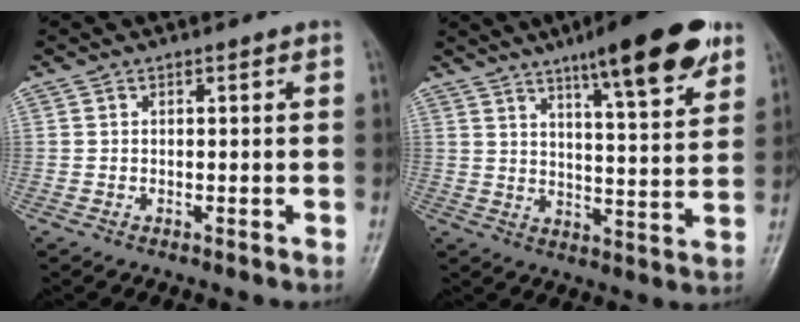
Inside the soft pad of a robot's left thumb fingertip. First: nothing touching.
{"total": 16.1, "force": [9.9, 3.4, 12.2], "torque": [-0.155, -0.044, 0.147]}